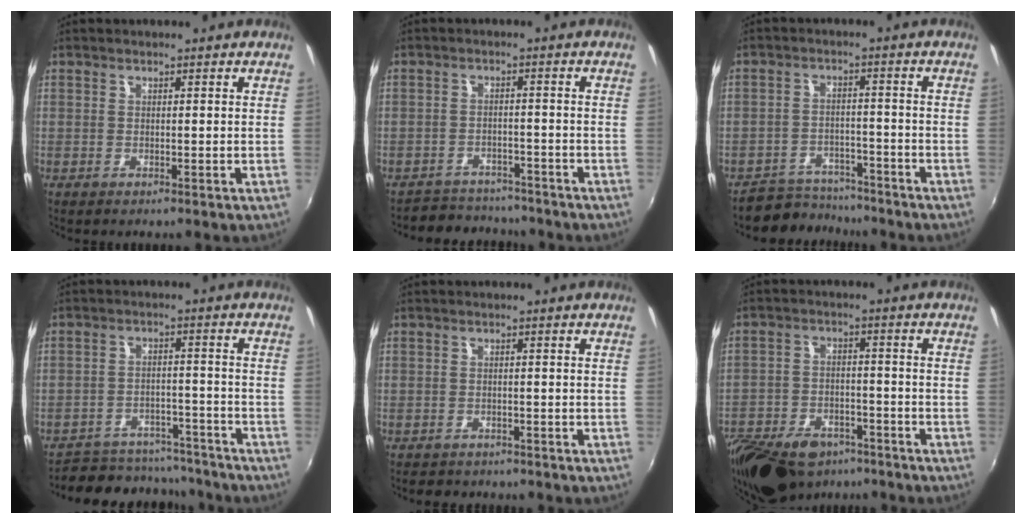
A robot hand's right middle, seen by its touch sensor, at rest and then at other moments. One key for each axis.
{"total": 7.7, "fx": -7.1, "fy": 2.7, "fz": 0.8, "tx": -0.032, "ty": 0.010, "tz": -0.104}
{"total": 6.7, "fx": -6.1, "fy": 2.8, "fz": 0.0, "tx": -0.017, "ty": 0.015, "tz": -0.093}
{"total": 16.3, "fx": -14.3, "fy": 6.1, "fz": 4.8, "tx": -0.114, "ty": 0.020, "tz": -0.185}
{"total": 3.7, "fx": -3.2, "fy": 1.6, "fz": 0.6, "tx": -0.021, "ty": -0.009, "tz": -0.050}
{"total": 20.4, "fx": -14.8, "fy": 10.4, "fz": 9.6, "tx": -0.232, "ty": -0.017, "tz": -0.231}